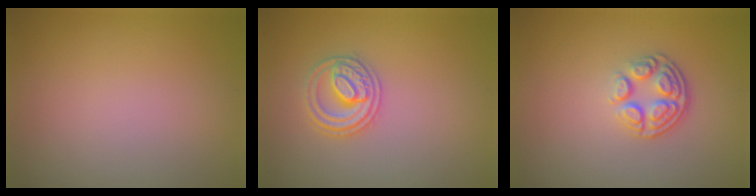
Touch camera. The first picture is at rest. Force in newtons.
{"total": 2.6, "press": 2.6, "slide": 0.5}
{"total": 3.7, "press": 2.5, "slide": 2.7}